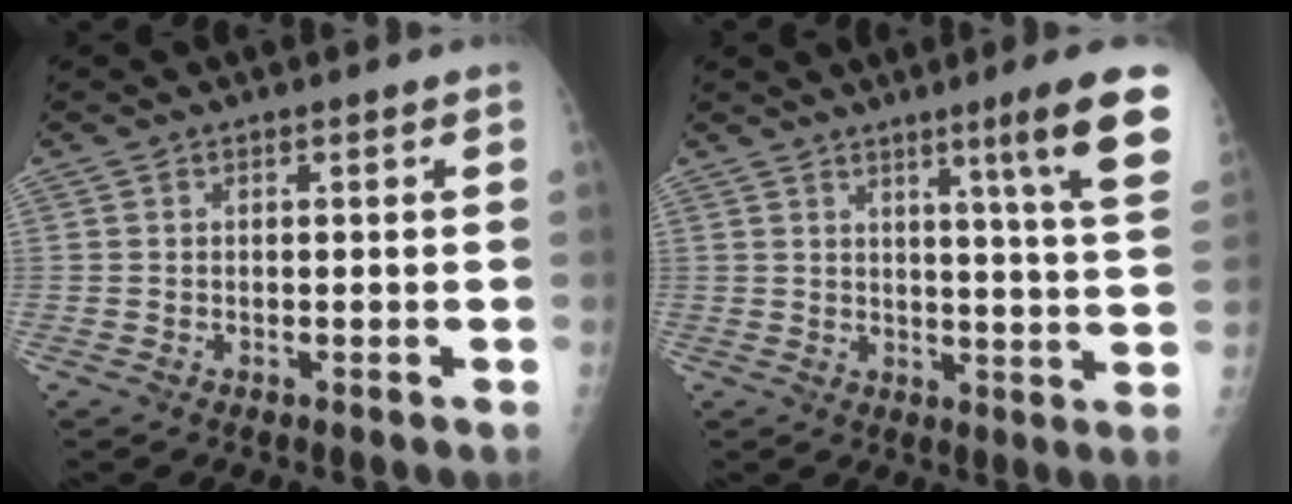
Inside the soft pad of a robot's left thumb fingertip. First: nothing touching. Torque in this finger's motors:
{"motor_torque": [1.29, 1.47, 0.08, 0.03, 0.20]}